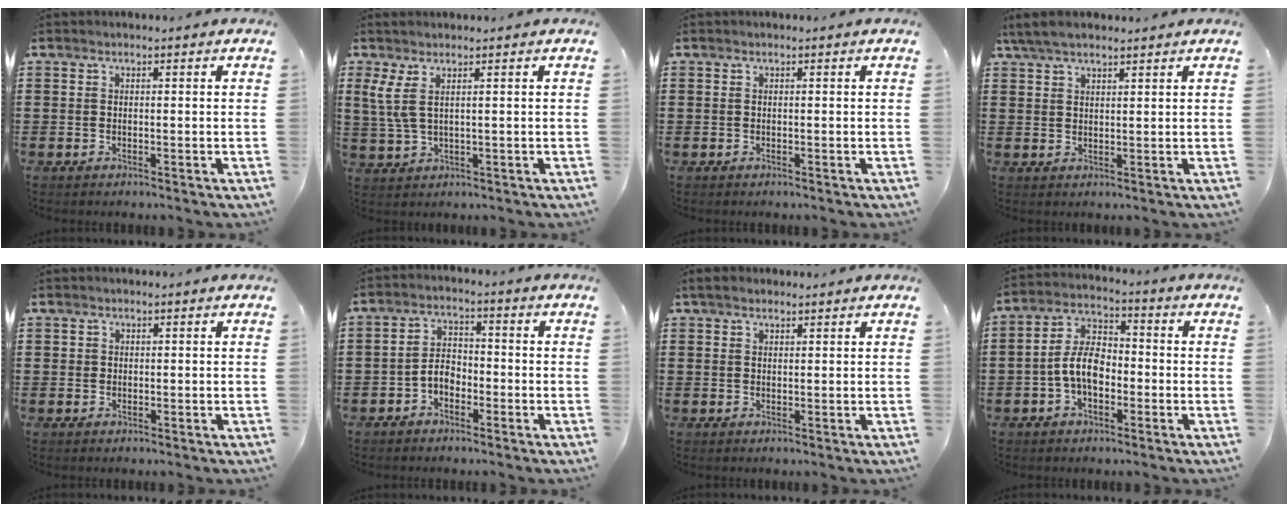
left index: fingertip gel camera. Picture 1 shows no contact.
{"total": 3.6, "force": [1.3, 0.8, 3.2], "torque": [-0.082, -0.005, 0.020]}
{"total": 0.0}
{"total": 4.2, "force": [3.3, 1.1, 2.3], "torque": [-0.053, 0.003, 0.062]}
{"total": 0.6, "force": [0.3, 0.6, 0.1], "torque": [-0.003, 0.004, 0.006]}
{"total": 3.4, "force": [-1.8, 2.0, 2.1], "torque": [-0.048, 0.006, -0.038]}
{"total": 1.8, "force": [1.4, 0.7, 0.7], "torque": [-0.017, 0.006, 0.027]}
{"total": 7.0, "force": [-1.8, 4.0, 5.5], "torque": [-0.126, 0.007, -0.039]}